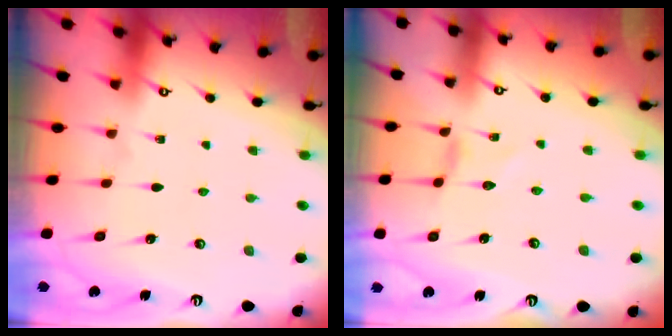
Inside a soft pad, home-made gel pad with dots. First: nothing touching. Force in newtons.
{"total": 0.0}